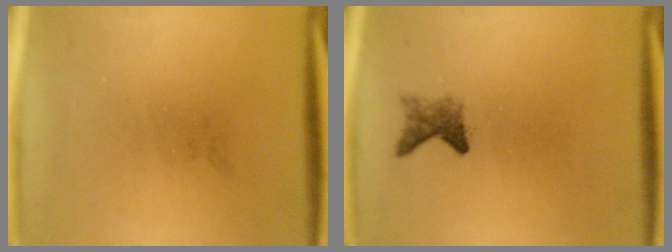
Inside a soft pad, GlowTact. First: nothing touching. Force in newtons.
{"total": 2.1}